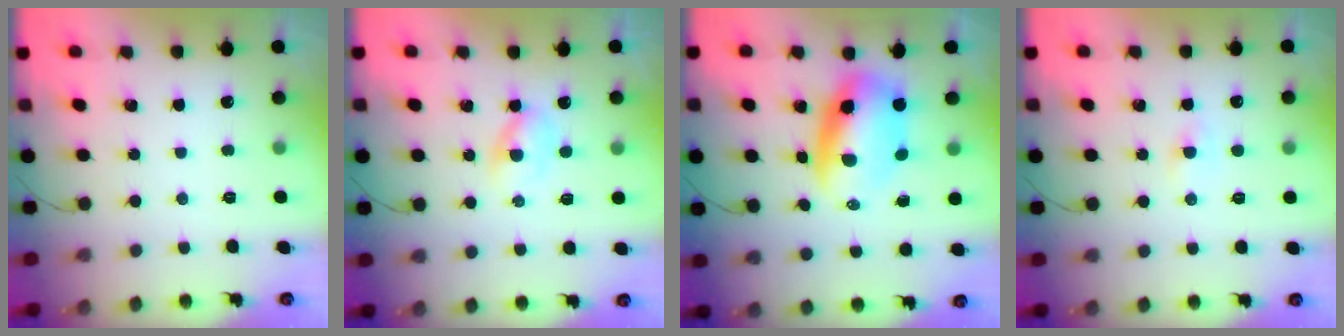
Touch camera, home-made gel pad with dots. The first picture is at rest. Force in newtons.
{"total": 3.4, "press": 3.2, "slide": 1.1}
{"total": 8.6, "press": 8.3, "slide": 2.1}
{"total": 0.0}